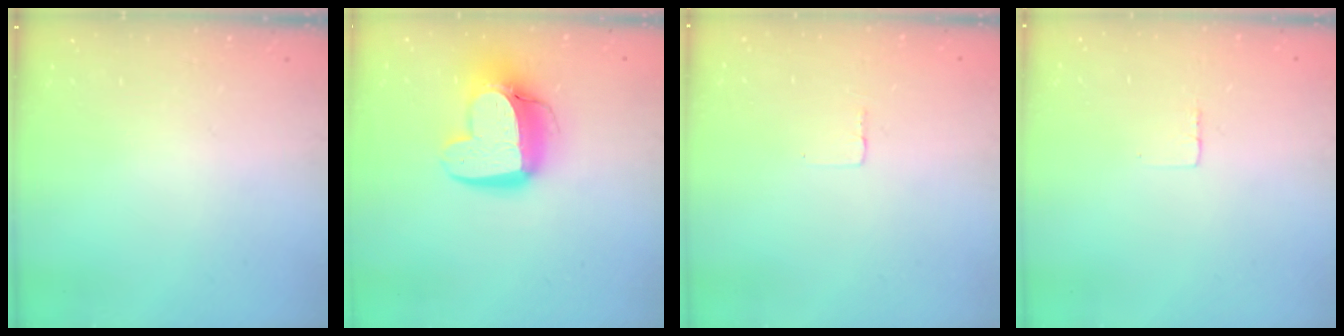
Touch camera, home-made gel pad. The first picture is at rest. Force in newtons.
{"total": 15.5, "press": 15.5, "slide": 1.2}
{"total": 1.9, "press": 1.9, "slide": 0.1}
{"total": 2.3, "press": 2.3, "slide": 0.1}